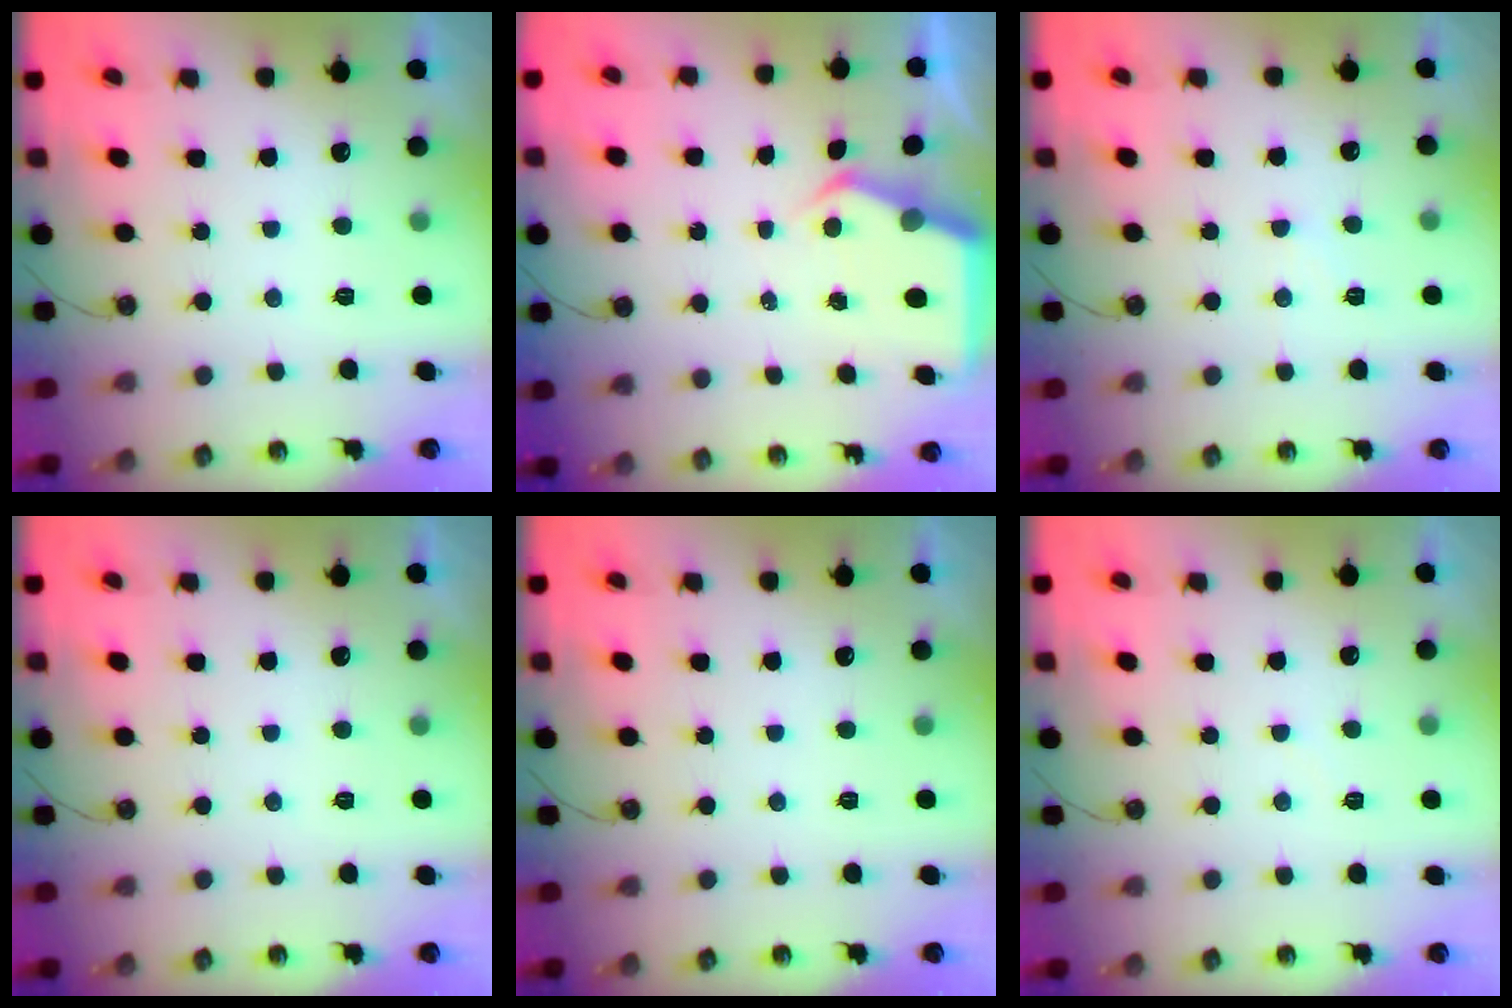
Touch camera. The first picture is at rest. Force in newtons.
{"total": 5.8, "press": 5.7, "slide": 0.6}
{"total": 6.0, "press": 6.0, "slide": 0.9}
{"total": 0.0}
{"total": 0.0}
{"total": 3.3, "press": 3.3, "slide": 0.5}